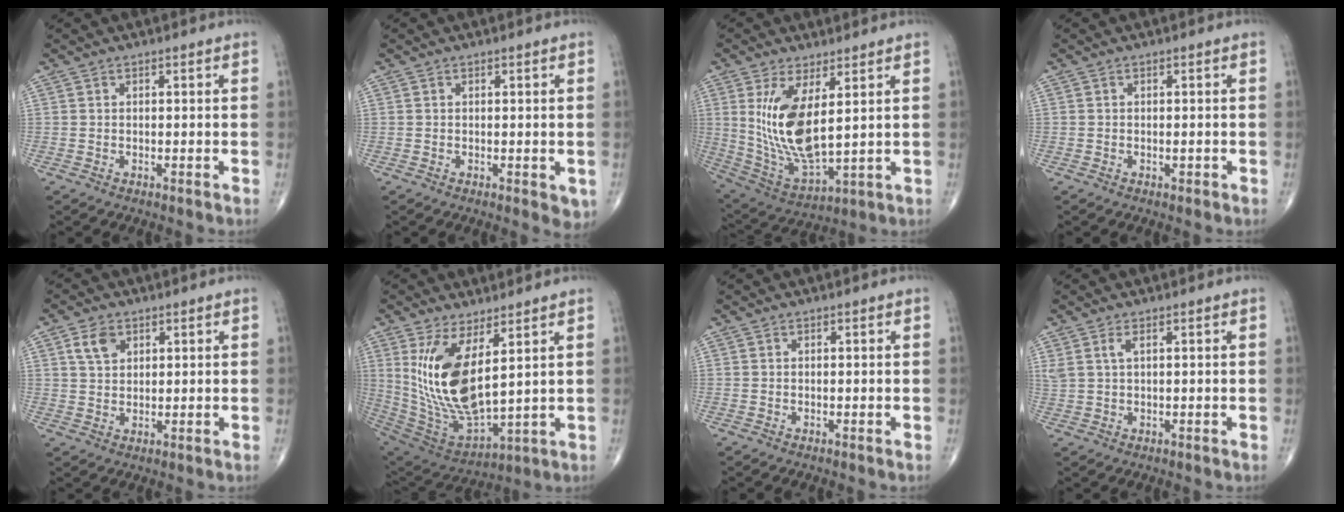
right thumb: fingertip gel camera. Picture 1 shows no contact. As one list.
[{"total": 2.6, "force": [-0.5, 1.2, 2.2], "torque": [-0.014, -0.004, -0.007]}, {"total": 14.2, "force": [3.3, 5.6, 12.6], "torque": [-0.245, -0.031, 0.084]}, {"total": 0.6, "force": [-0.2, 0.3, 0.4], "torque": [-0.001, 0.001, -0.005]}, {"total": 4.7, "force": [2.1, 3.2, 2.7], "torque": [-0.039, -0.006, 0.041]}, {"total": 16.9, "force": [5.0, 6.9, 14.6], "torque": [-0.284, -0.041, 0.118]}, {"total": 0.0}, {"total": 2.4, "force": [1.2, 0.8, 1.9], "torque": [-0.051, 0.007, 0.032]}]